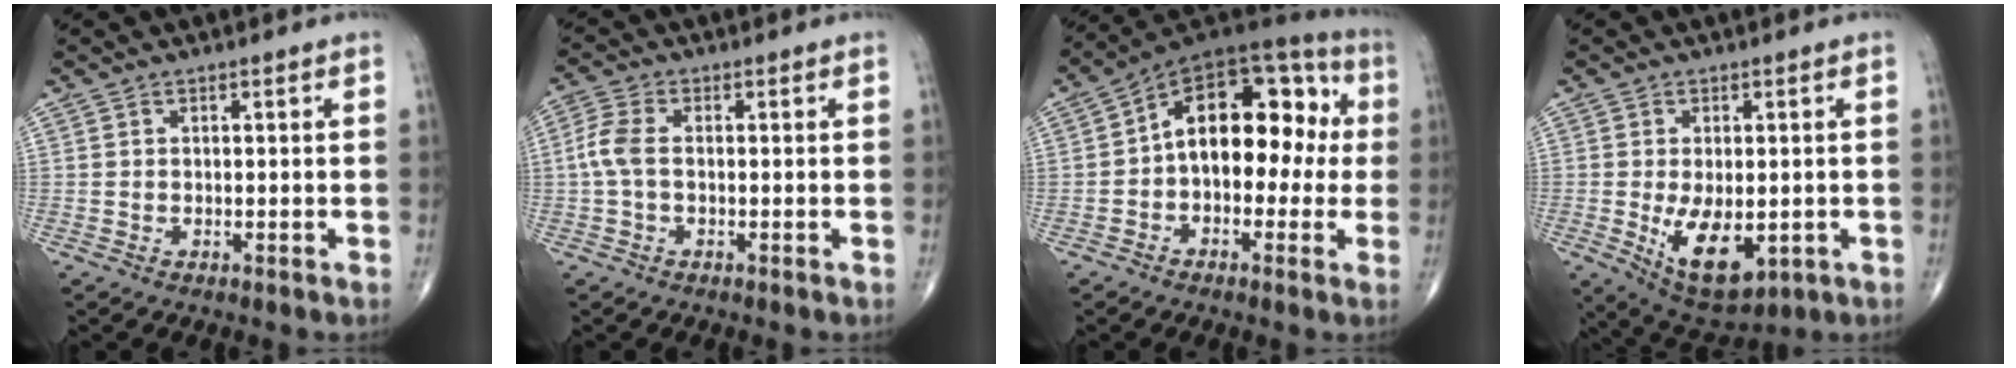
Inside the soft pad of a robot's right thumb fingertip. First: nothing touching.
{"total": 4.5, "force": [-0.2, 2.3, 3.9], "torque": [-0.101, 0.011, -0.012]}
{"total": 17.8, "force": [0.4, 10.8, 14.1], "torque": [-0.166, 0.056, -0.008]}
{"total": 11.0, "force": [-2.2, 5.8, 9.0], "torque": [-0.133, -0.015, -0.019]}